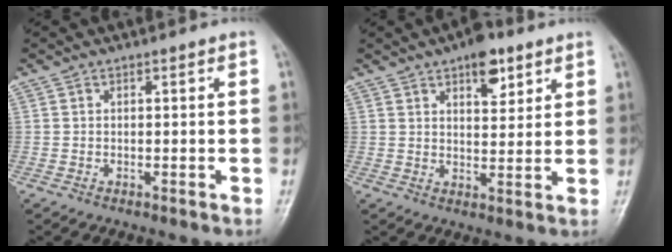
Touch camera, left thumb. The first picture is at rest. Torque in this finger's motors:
{"motor_torque": [1.17, 0.70, 0.67, -0.67, 0.10]}